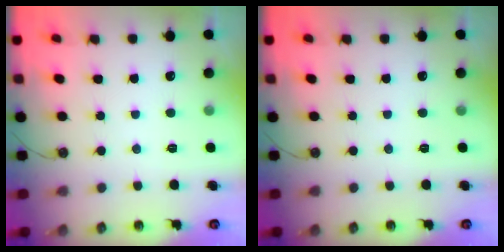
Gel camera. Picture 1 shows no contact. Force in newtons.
{"total": 0.0}